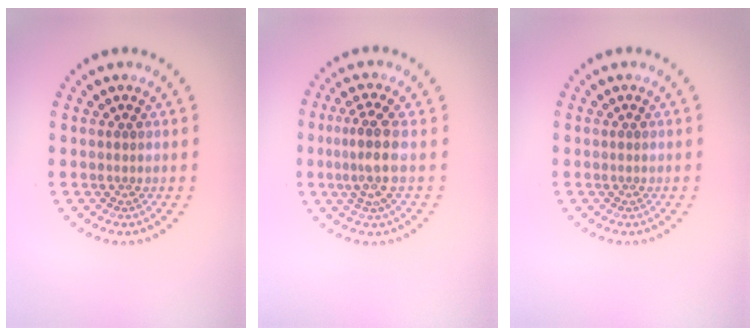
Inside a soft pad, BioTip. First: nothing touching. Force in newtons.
{"total": 3.1, "press": 2.5, "slide": 1.8}
{"total": 0.0}